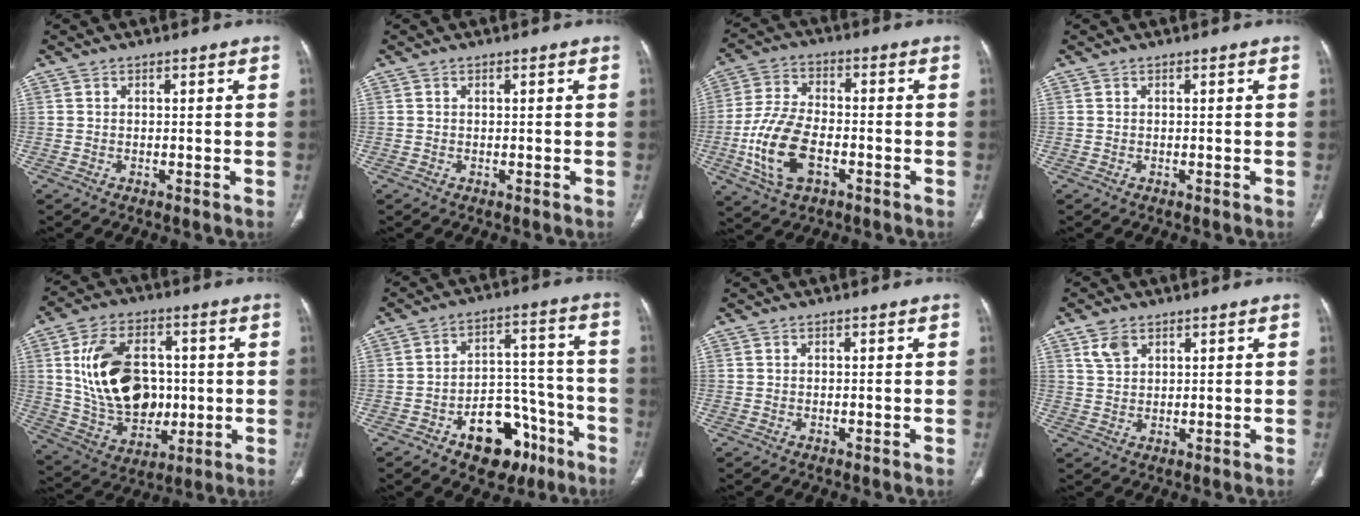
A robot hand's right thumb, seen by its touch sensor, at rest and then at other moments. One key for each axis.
{"total": 0.0}
{"total": 13.4, "fx": -4.0, "fy": 7.5, "fz": 10.3, "tx": -0.211, "ty": 0.015, "tz": -0.074}
{"total": 0.0}
{"total": 19.3, "fx": 1.8, "fy": 13.5, "fz": 13.7, "tx": -0.205, "ty": 0.000, "tz": 0.046}
{"total": 14.8, "fx": -8.1, "fy": 8.8, "fz": 8.7, "tx": -0.076, "ty": 0.072, "tz": -0.112}
{"total": 0.0}
{"total": 3.8, "fx": 2.2, "fy": 2.4, "fz": 2.0, "tx": -0.034, "ty": -0.004, "tz": 0.052}